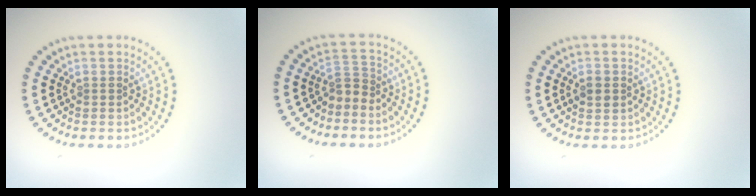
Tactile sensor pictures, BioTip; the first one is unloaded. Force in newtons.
{"total": 1.9, "press": 1.2, "slide": 1.4}
{"total": 1.1, "press": 1.1, "slide": 0.1}